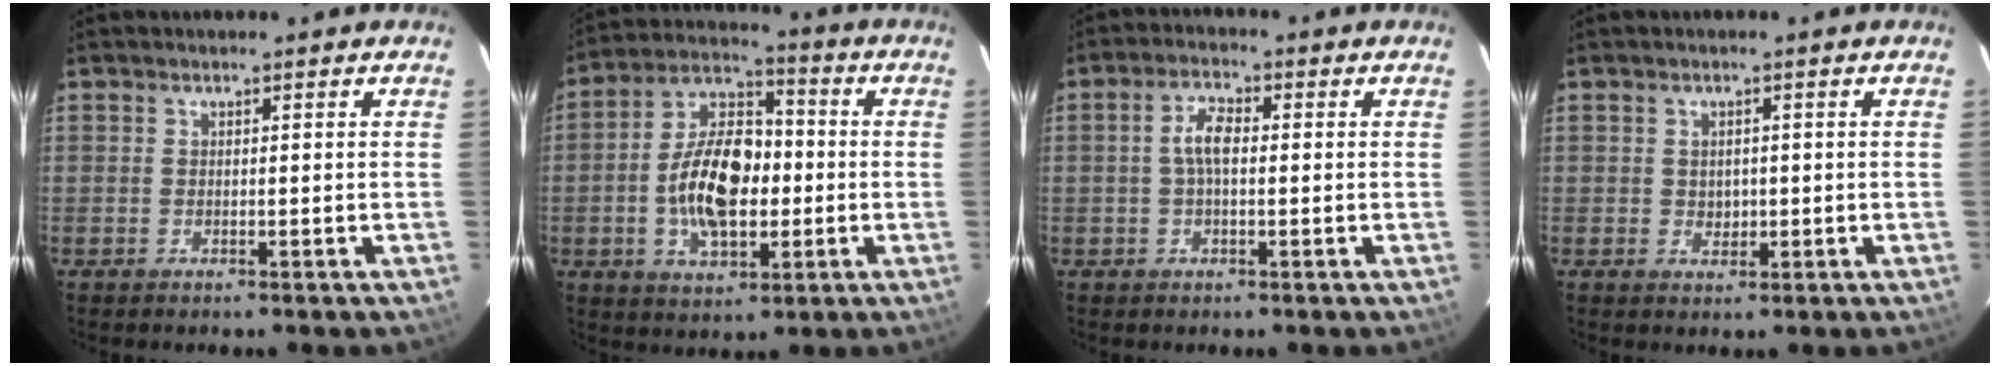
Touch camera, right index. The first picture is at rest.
{"total": 15.1, "force": [-2.1, 8.5, 12.4], "torque": [-0.235, 0.017, -0.035]}
{"total": 4.4, "force": [0.1, 2.0, 4.0], "torque": [-0.081, 0.011, 0.001]}
{"total": 2.1, "force": [0.0, 1.9, 0.8], "torque": [-0.010, 0.001, 0.003]}